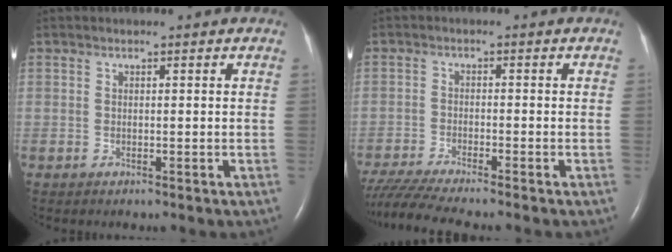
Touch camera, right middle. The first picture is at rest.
{"total": 9.3, "force": [-8.2, -0.7, 4.2], "torque": [-0.073, -0.025, -0.141]}